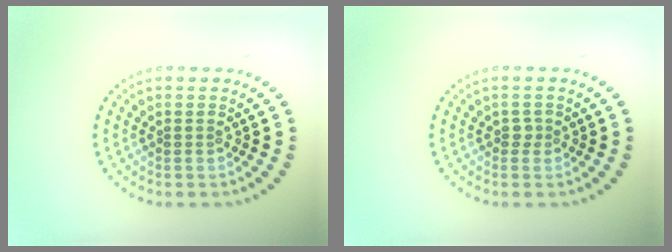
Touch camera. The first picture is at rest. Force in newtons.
{"total": 0.8, "press": 0.5, "slide": 0.6}